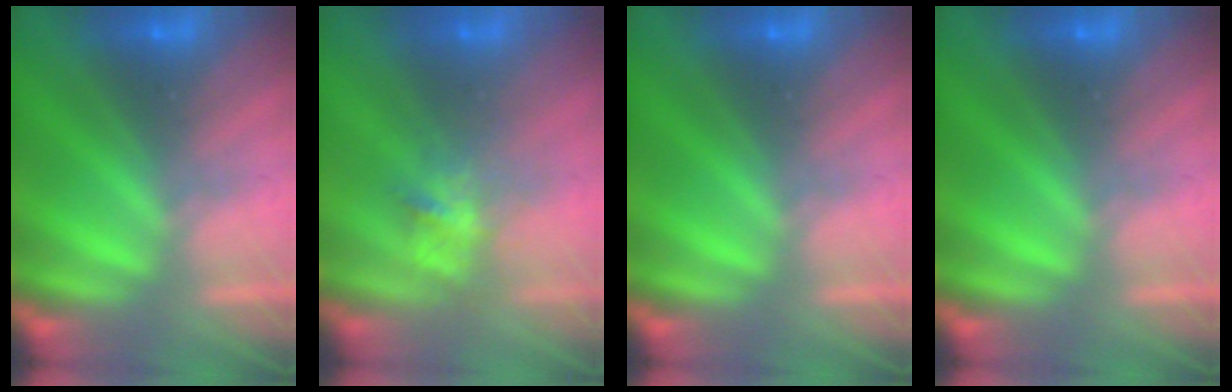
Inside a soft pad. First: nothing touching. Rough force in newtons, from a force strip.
{"total": 2.8}
{"total": 0.0}
{"total": 0.0}